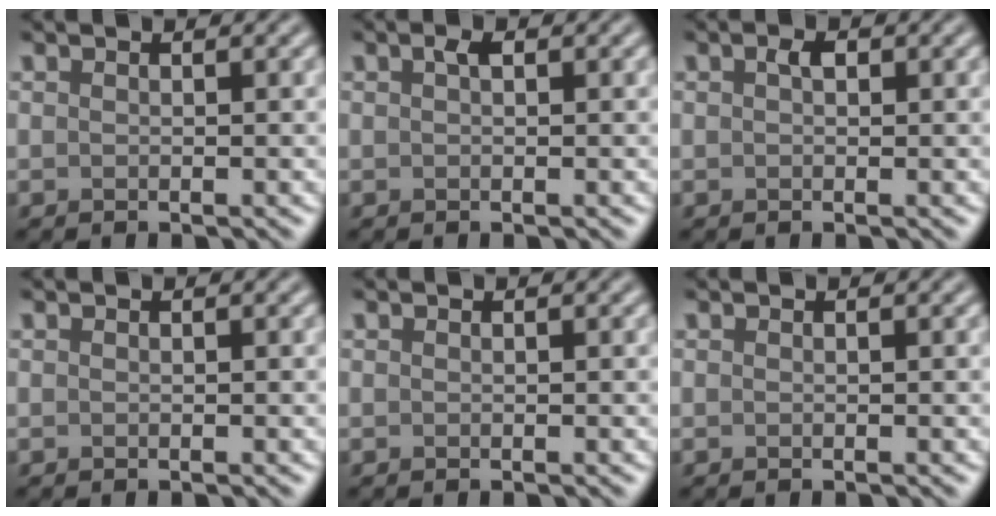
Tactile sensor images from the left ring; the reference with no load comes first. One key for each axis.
{"total": 0.9, "fx": 0.4, "fy": 0.4, "fz": 0.8, "tx": -0.012, "ty": 0.002, "tz": 0.005}
{"total": 1.2, "fx": 0.4, "fy": 0.7, "fz": 0.9, "tx": -0.015, "ty": 0.001, "tz": 0.005}
{"total": 0.0}
{"total": 0.0}
{"total": 0.0}